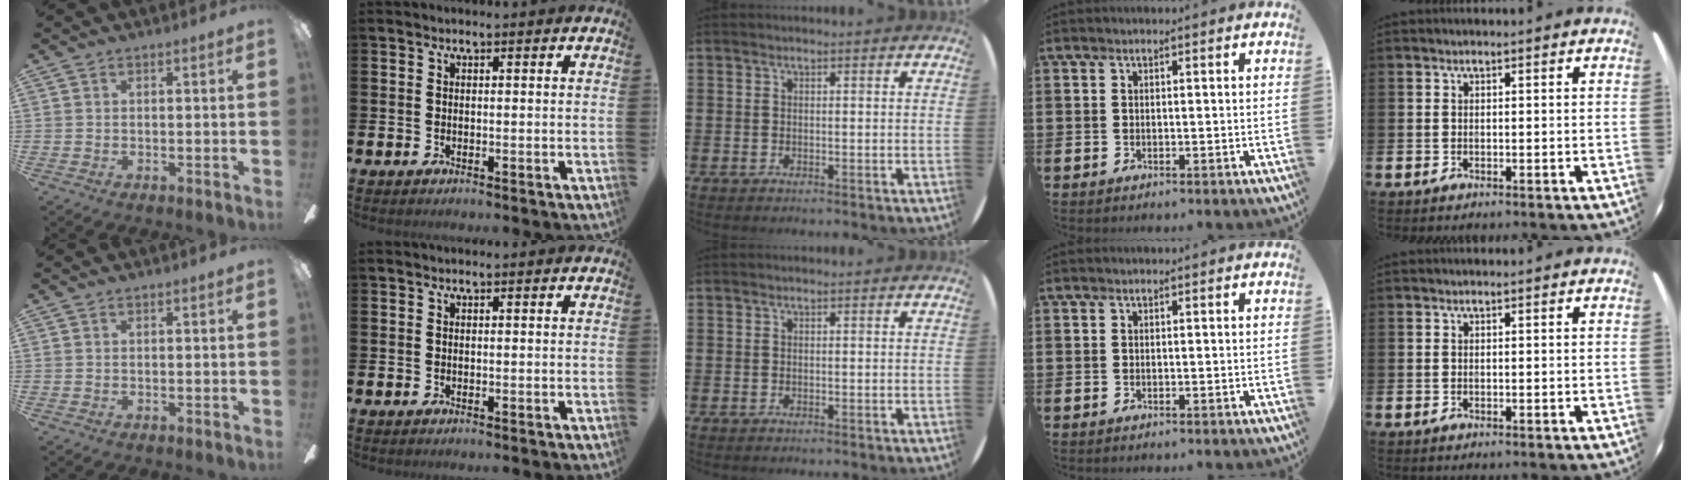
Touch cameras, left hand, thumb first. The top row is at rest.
{}